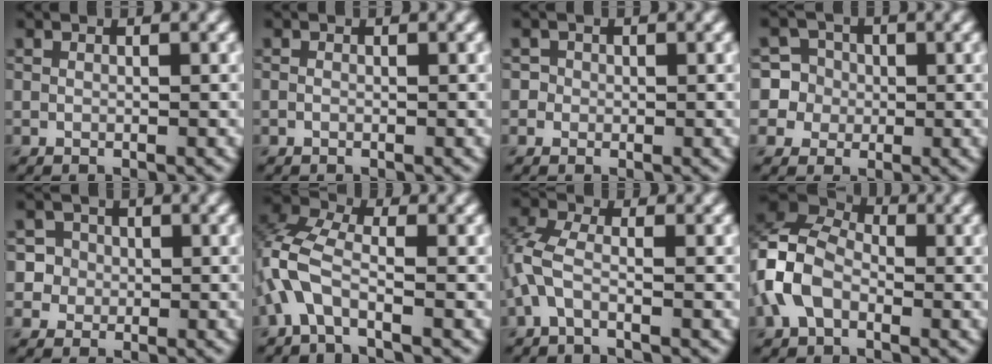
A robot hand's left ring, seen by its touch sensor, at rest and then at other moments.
{"total": 0.0}
{"total": 1.1, "force": [0.1, 1.1, 0.2], "torque": [0.007, 0.000, -0.001]}
{"total": 6.6, "force": [0.5, 6.5, 1.1], "torque": [-0.021, 0.030, 0.000]}
{"total": 4.5, "force": [0.8, 4.3, 1.2], "torque": [-0.006, 0.030, 0.002]}
{"total": 5.3, "force": [-1.8, 2.6, 4.3], "torque": [-0.104, 0.012, -0.053]}
{"total": 3.3, "force": [-1.0, 1.5, 2.8], "torque": [-0.076, 0.006, -0.035]}
{"total": 6.3, "force": [-2.0, 4.3, 4.1], "torque": [-0.094, 0.012, -0.054]}